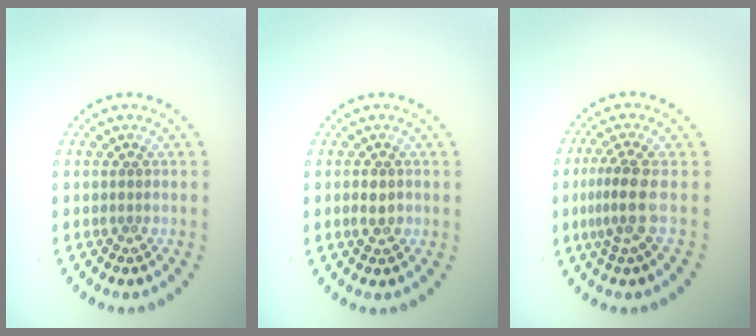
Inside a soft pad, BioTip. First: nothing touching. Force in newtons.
{"total": 1.4, "press": 1.4, "slide": 0.2}
{"total": 2.8, "press": 2.1, "slide": 1.9}